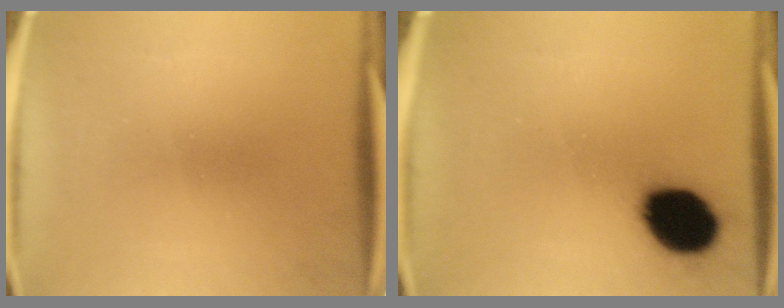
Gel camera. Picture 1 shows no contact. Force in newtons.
{"total": 14.5}